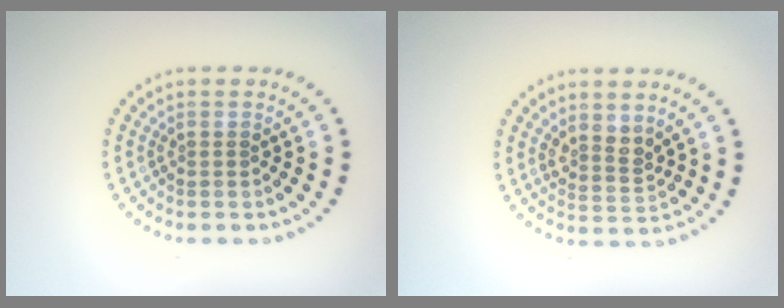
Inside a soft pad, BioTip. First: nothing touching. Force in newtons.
{"total": 2.1, "press": 1.6, "slide": 1.2}